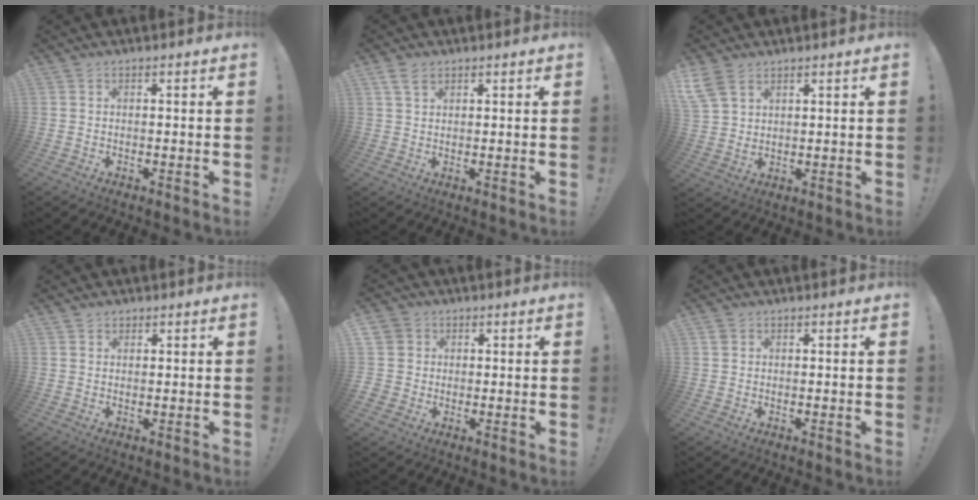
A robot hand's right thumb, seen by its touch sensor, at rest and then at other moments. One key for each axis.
{"total": 3.8, "fx": 2.3, "fy": 2.1, "fz": 2.2, "tx": -0.033, "ty": -0.006, "tz": 0.043}
{"total": 6.7, "fx": 4.7, "fy": 3.6, "fz": 3.3, "tx": -0.075, "ty": -0.016, "tz": 0.093}
{"total": 1.6, "fx": 1.2, "fy": 1.1, "fz": 0.2, "tx": -0.004, "ty": -0.003, "tz": 0.023}
{"total": 5.0, "fx": 0.9, "fy": 4.8, "fz": 1.0, "tx": -0.025, "ty": -0.004, "tz": 0.019}
{"total": 1.4, "fx": 0.8, "fy": 1.0, "fz": 0.5, "tx": -0.017, "ty": 0.006, "tz": 0.017}